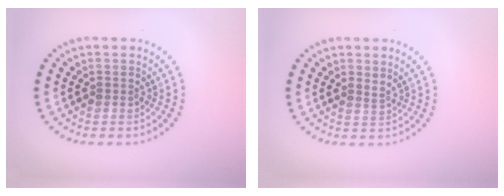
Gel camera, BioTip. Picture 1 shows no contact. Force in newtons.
{"total": 0.5, "press": 0.2, "slide": 0.5}